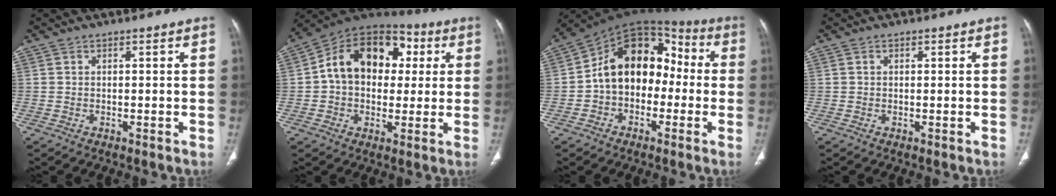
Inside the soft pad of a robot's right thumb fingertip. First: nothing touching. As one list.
[{"total": 17.6, "force": [2.7, 12.9, 11.6], "torque": [-0.150, 0.030, 0.032]}, {"total": 15.9, "force": [-1.3, 11.4, 11.0], "torque": [-0.133, 0.060, -0.038]}, {"total": 0.0}]